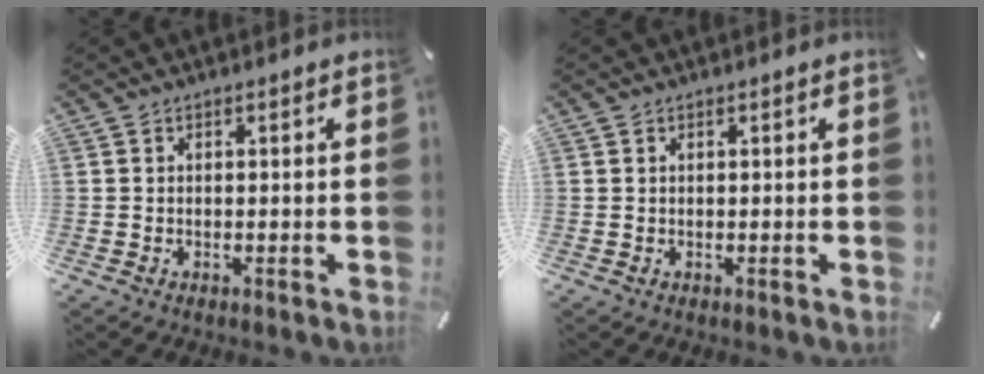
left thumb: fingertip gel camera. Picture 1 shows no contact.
{"total": 0.0}